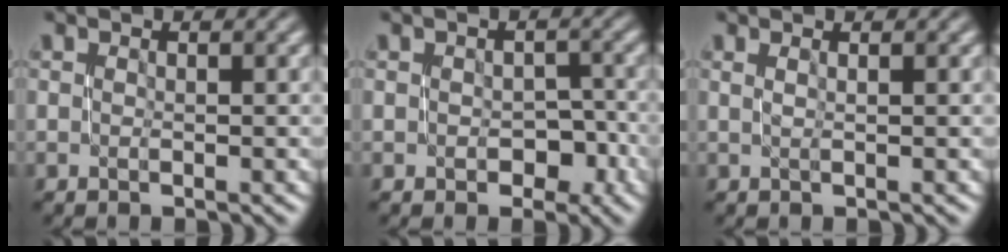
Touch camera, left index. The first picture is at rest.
{"total": 1.8, "force": [-0.8, 1.3, 1.1], "torque": [-0.009, 0.002, -0.008]}
{"total": 0.7, "force": [0.4, 0.3, 0.5], "torque": [-0.007, 0.003, 0.000]}